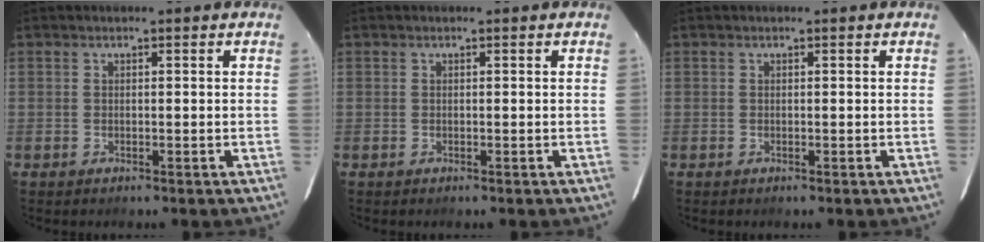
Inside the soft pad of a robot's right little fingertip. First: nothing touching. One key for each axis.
{"total": 0.0}
{"total": 0.0}